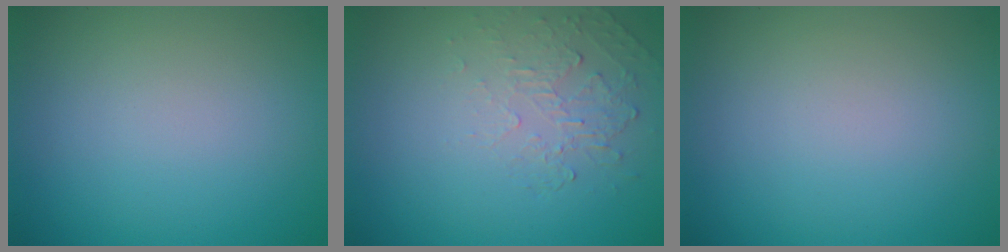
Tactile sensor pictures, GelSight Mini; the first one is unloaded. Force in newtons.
{"total": 2.1, "press": 0.7, "slide": 2.0}
{"total": 0.0}